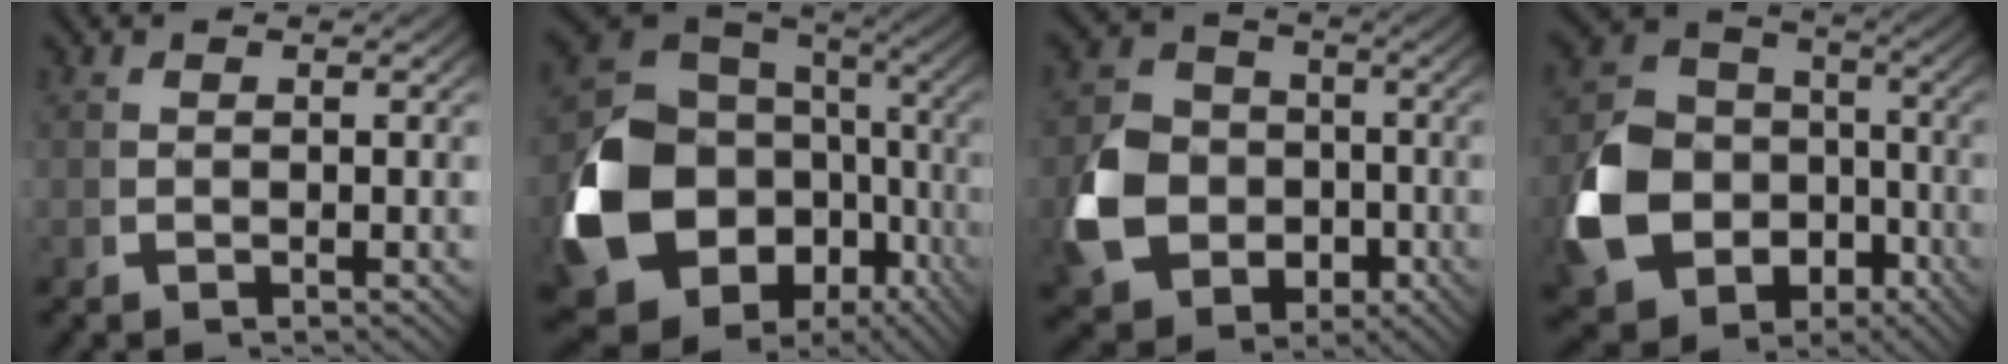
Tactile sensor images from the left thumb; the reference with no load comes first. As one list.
[{"total": 19.8, "force": [-4.6, 14.6, 12.6], "torque": [-0.280, -0.084, -0.037]}, {"total": 13.3, "force": [-2.9, 11.0, 6.9], "torque": [-0.168, -0.061, -0.029]}, {"total": 16.6, "force": [-4.2, 13.7, 8.3], "torque": [-0.216, -0.063, -0.058]}]